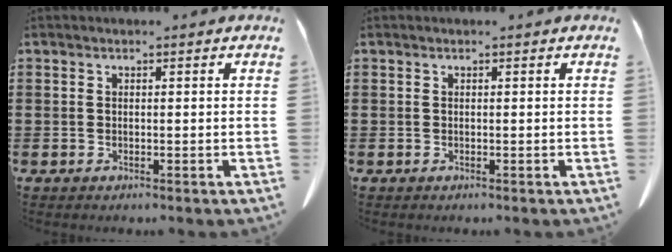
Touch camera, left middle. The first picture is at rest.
{"total": 0.0}